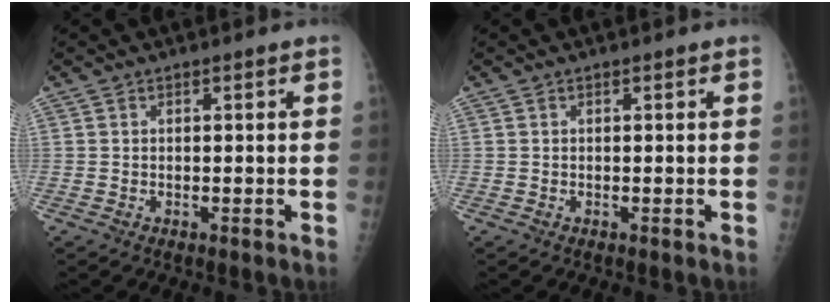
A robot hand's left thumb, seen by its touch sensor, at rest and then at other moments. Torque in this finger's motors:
{"motor_torque": [0.00, 0.00, -0.08, -0.08, 0.00]}